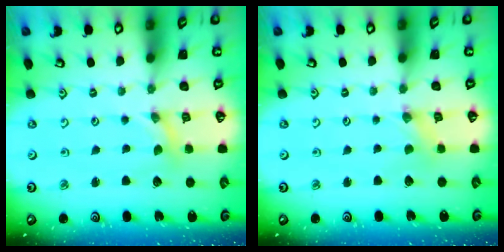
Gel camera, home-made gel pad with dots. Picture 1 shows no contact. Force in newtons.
{"total": 0.0}